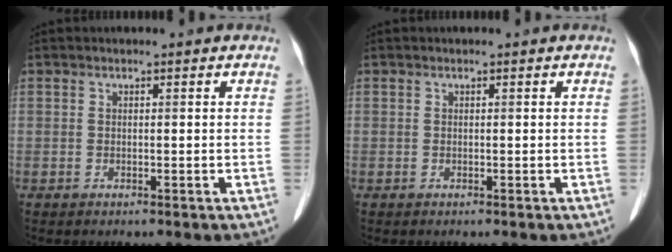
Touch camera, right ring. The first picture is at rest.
{"total": 0.0}